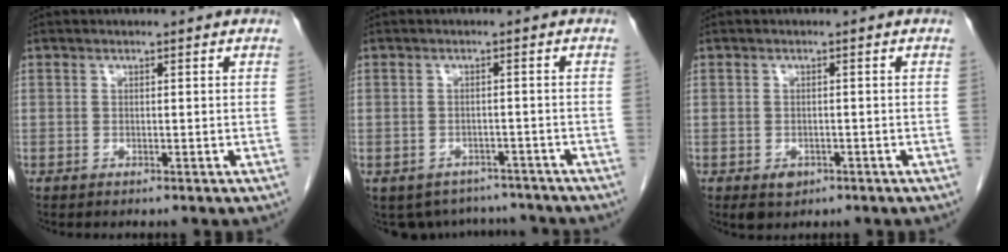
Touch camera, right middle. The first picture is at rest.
{"total": 7.7, "force": [-6.7, 3.7, 0.6], "torque": [-0.001, 0.012, -0.081]}
{"total": 2.5, "force": [-1.2, 1.8, 1.2], "torque": [-0.018, -0.001, -0.008]}